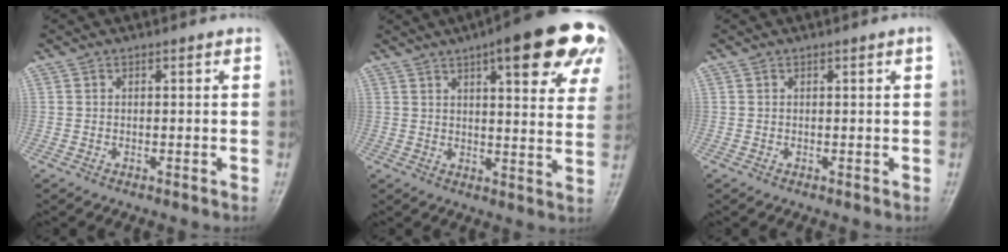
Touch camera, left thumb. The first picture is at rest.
{"total": 21.5, "force": [10.9, 6.3, 17.5], "torque": [-0.202, -0.014, 0.131]}
{"total": 0.6, "force": [0.2, -0.2, 0.5], "torque": [-0.010, 0.001, 0.002]}